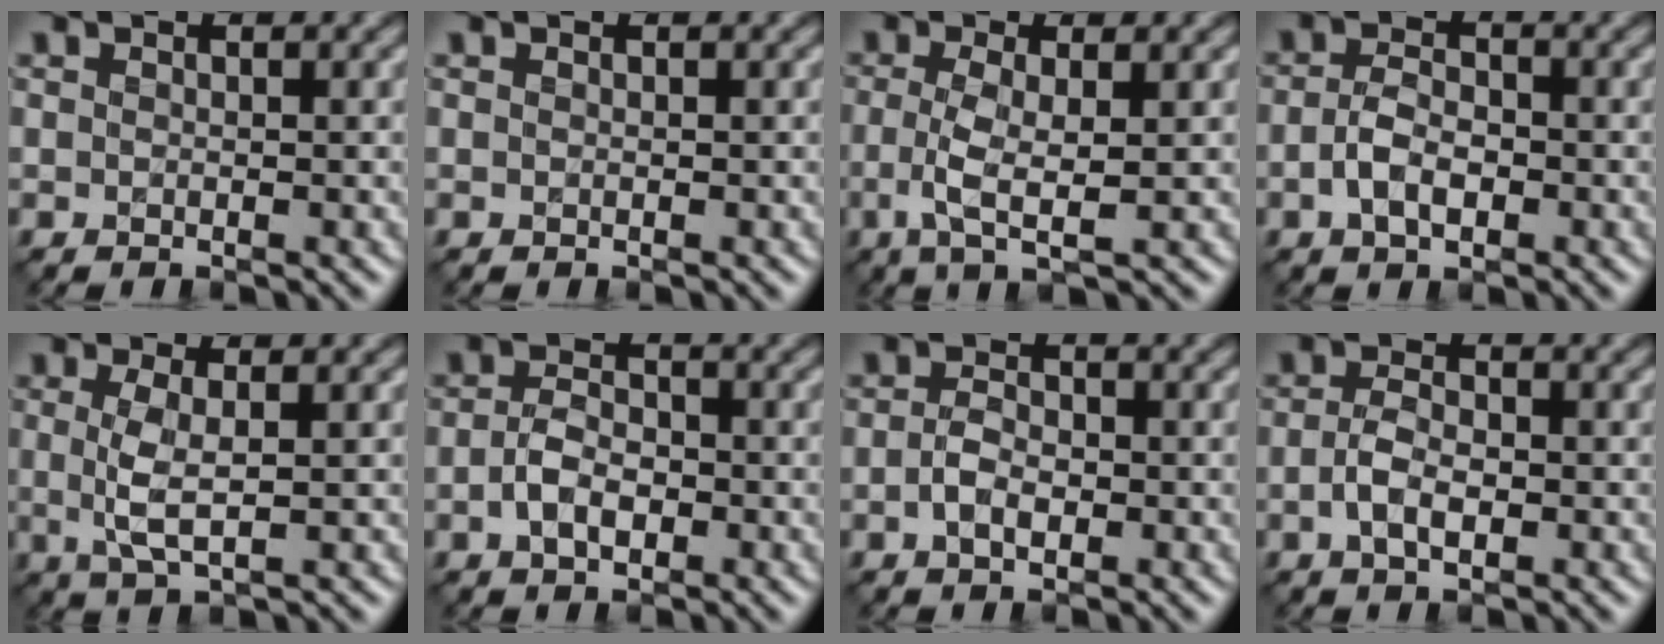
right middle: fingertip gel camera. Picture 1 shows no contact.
{"total": 0.0}
{"total": 3.4, "force": [-0.4, 0.9, 3.2], "torque": [-0.072, -0.008, -0.007]}
{"total": 3.1, "force": [-0.9, 1.8, 2.3], "torque": [-0.046, 0.001, -0.020]}
{"total": 3.0, "force": [0.1, 0.8, 2.9], "torque": [-0.065, -0.002, 0.003]}
{"total": 3.0, "force": [-0.8, 1.8, 2.2], "torque": [-0.042, 0.001, -0.017]}
{"total": 2.2, "force": [-0.6, 1.3, 1.7], "torque": [-0.036, -0.001, -0.013]}
{"total": 2.9, "force": [-0.7, 1.5, 2.3], "torque": [-0.047, -0.001, -0.016]}